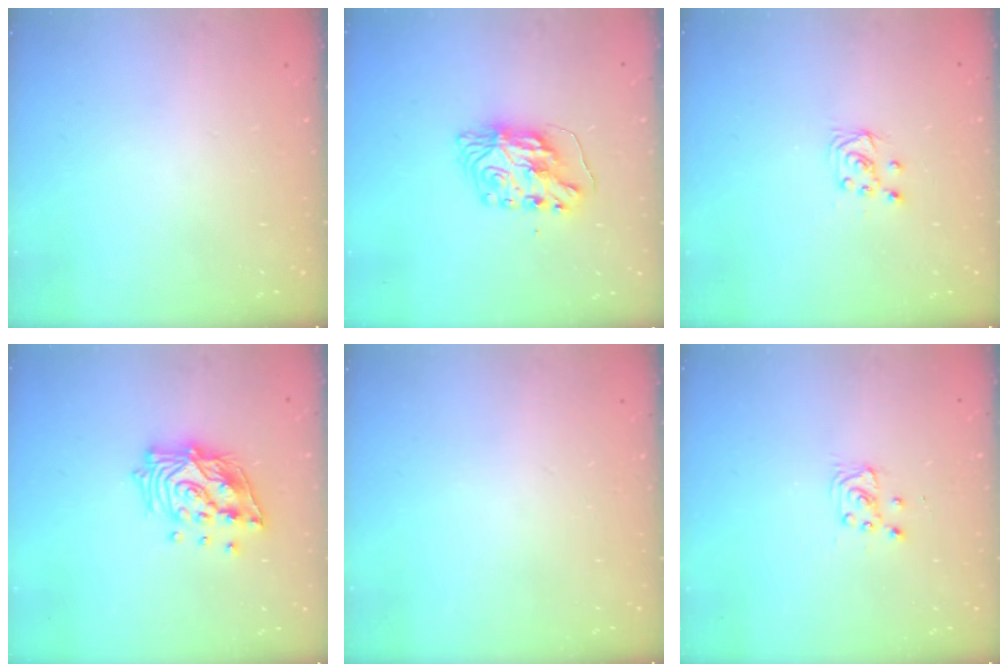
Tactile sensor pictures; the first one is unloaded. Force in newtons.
{"total": 8.3, "press": 8.3, "slide": 0.8}
{"total": 5.1, "press": 5.1, "slide": 0.5}
{"total": 15.8, "press": 15.8, "slide": 1.1}
{"total": 0.0}
{"total": 3.5, "press": 3.4, "slide": 0.4}